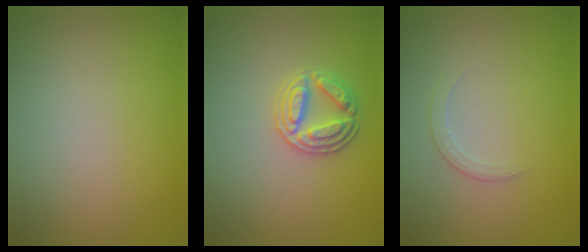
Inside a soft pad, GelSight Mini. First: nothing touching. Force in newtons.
{"total": 2.9, "press": 2.9, "slide": 0.5}
{"total": 1.3, "press": 1.3, "slide": 0.1}